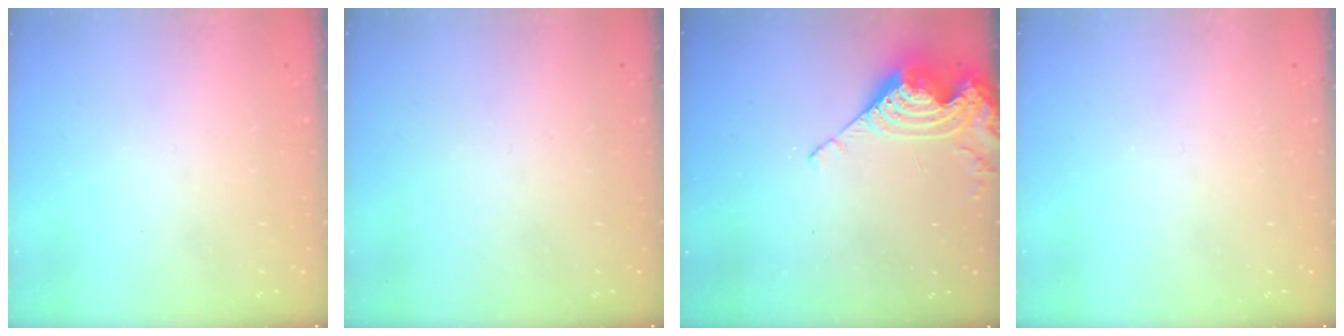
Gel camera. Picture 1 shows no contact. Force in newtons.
{"total": 0.0}
{"total": 11.9, "press": 11.9, "slide": 0.8}
{"total": 0.0}